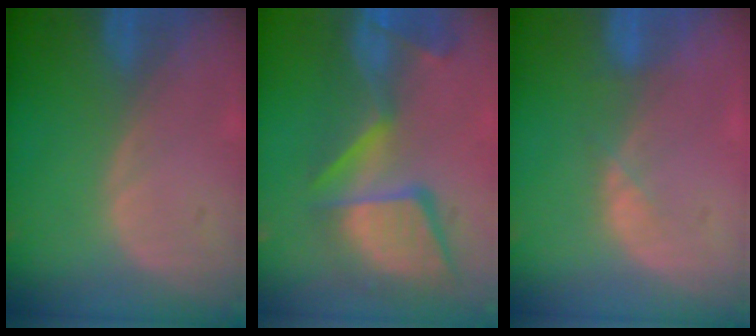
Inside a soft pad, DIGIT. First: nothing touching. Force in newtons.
{"total": 13.6, "press": 11.2, "slide": 7.8}
{"total": 1.9, "press": 1.7, "slide": 0.9}